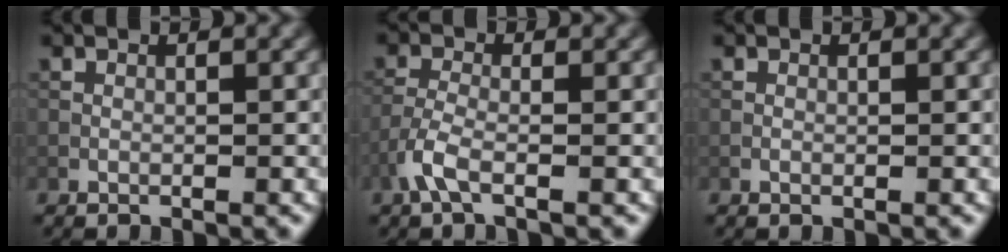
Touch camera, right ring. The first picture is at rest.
{"total": 2.2, "force": [-1.0, 0.6, 1.9], "torque": [-0.049, 0.003, -0.031]}
{"total": 0.0}